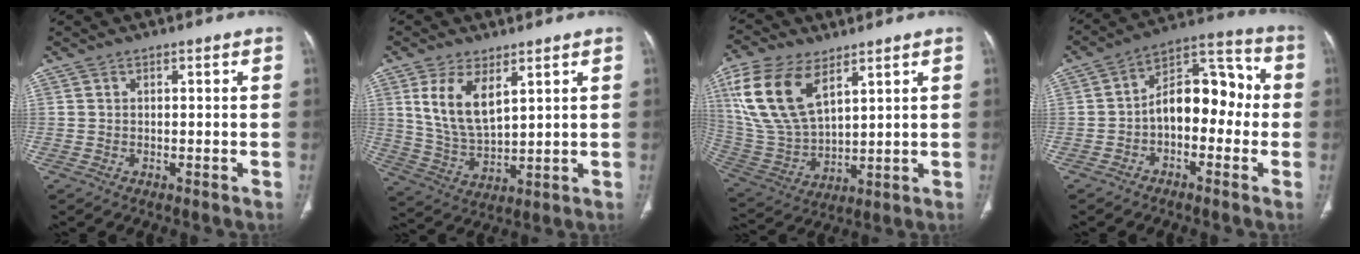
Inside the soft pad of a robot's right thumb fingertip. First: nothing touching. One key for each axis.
{"total": 10.3, "fx": 4.5, "fy": 4.8, "fz": 7.9, "tx": -0.145, "ty": -0.022, "tz": 0.103}
{"total": 17.3, "fx": 8.2, "fy": 9.1, "fz": 12.2, "tx": -0.247, "ty": -0.021, "tz": 0.172}
{"total": 12.7, "fx": -1.6, "fy": 7.8, "fz": 9.9, "tx": -0.116, "ty": 0.050, "tz": -0.038}